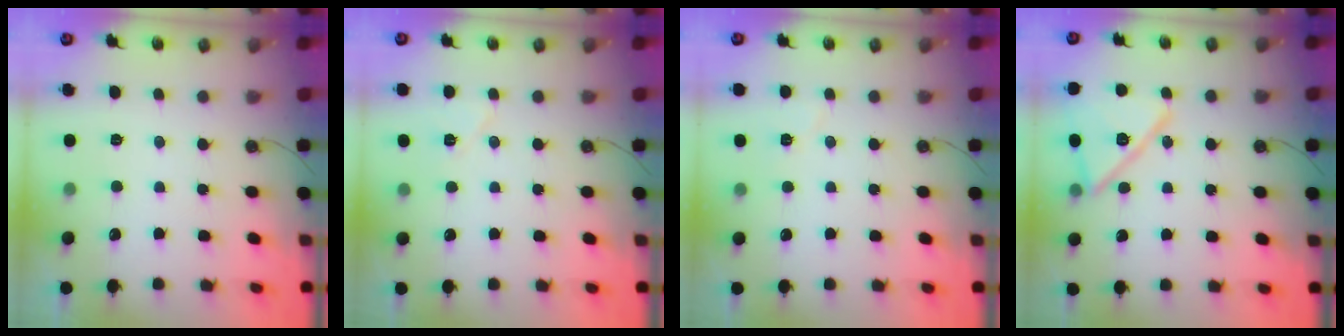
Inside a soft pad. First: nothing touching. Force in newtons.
{"total": 5.9, "press": 5.6, "slide": 1.8}
{"total": 5.0, "press": 4.4, "slide": 2.3}
{"total": 15.7, "press": 15.7, "slide": 0.4}